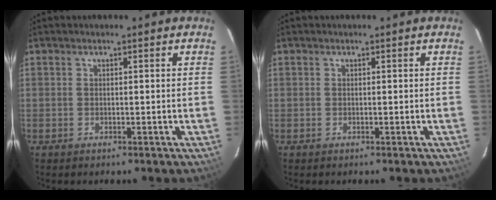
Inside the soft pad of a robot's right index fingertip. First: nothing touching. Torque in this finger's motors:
{"motor_torque": [0.00, 0.00, 0.01, 0.00]}